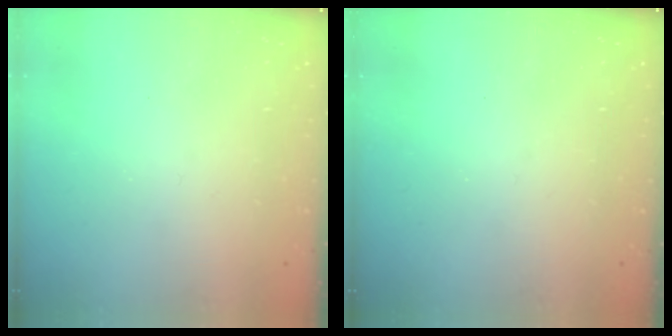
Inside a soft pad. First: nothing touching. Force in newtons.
{"total": 0.0}